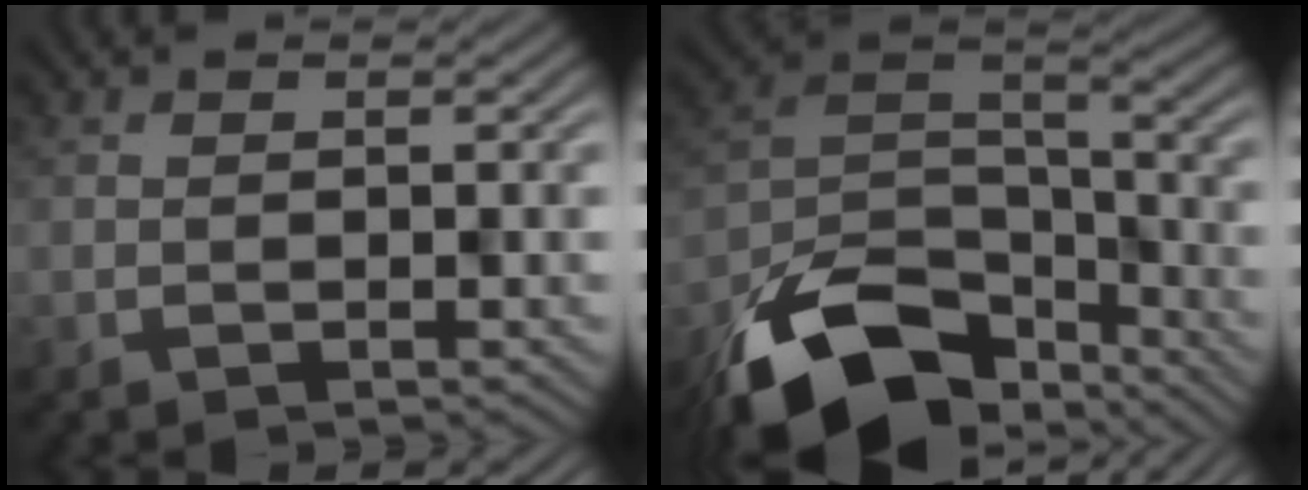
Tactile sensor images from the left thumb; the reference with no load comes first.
{"total": 15.7, "force": [-10.7, 7.7, 8.5], "torque": [-0.212, -0.032, -0.173]}